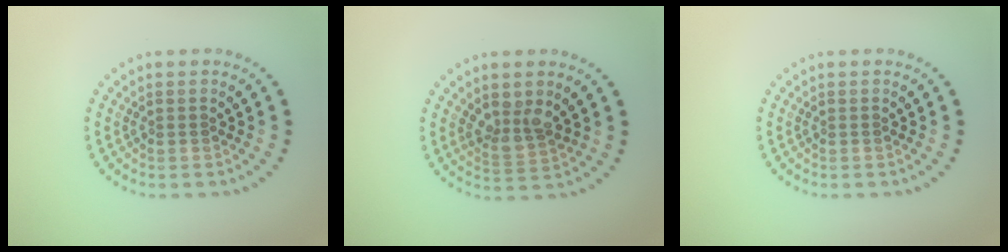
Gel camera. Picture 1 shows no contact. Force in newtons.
{"total": 2.8, "press": 2.2, "slide": 1.6}
{"total": 0.0}